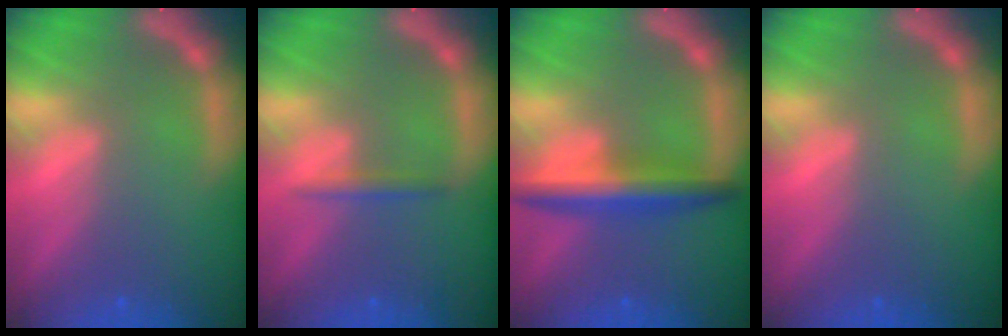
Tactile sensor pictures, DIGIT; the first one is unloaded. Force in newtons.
{"total": 1.4}
{"total": 5.0}
{"total": 0.0}